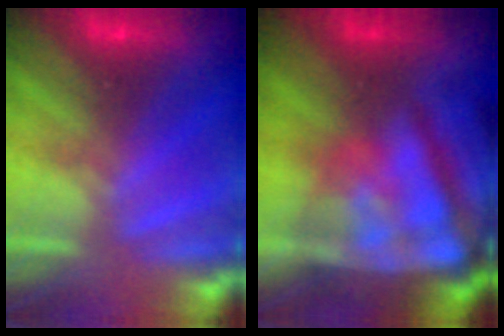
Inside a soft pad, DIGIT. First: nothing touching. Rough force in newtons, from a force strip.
{"total": 8.4}